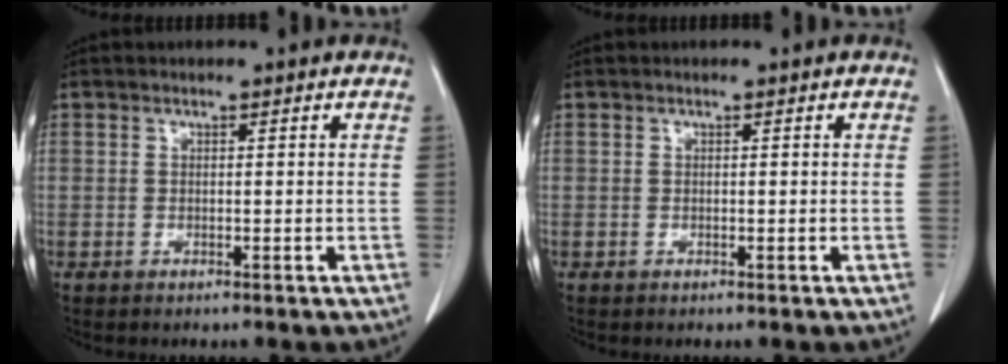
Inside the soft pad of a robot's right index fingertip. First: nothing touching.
{"total": 0.0}